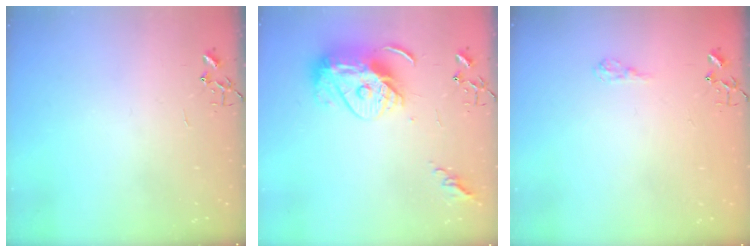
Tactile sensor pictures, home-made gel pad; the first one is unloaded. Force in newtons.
{"total": 15.5, "press": 15.4, "slide": 1.3}
{"total": 6.8, "press": 6.8, "slide": 0.8}